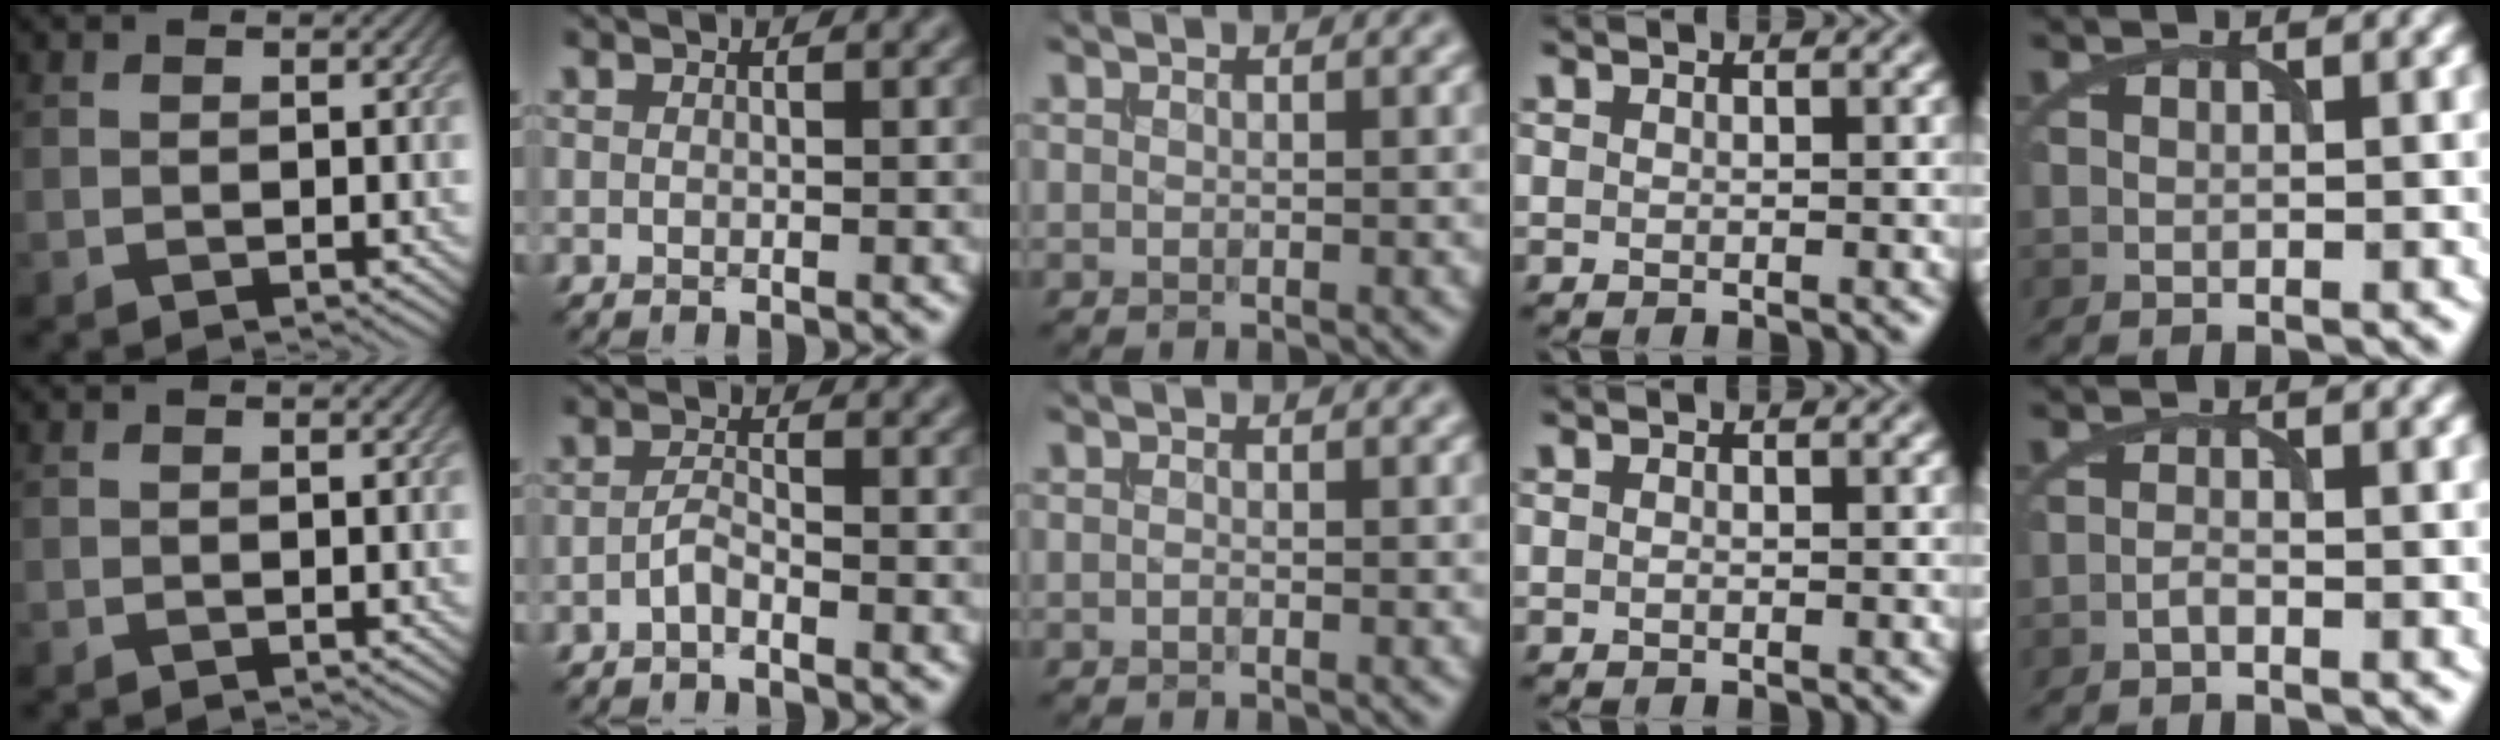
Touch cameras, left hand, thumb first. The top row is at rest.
{"index": {"total": 1.3, "force": [-1.0, 0.2, 0.8], "torque": [-0.023, 0.005, -0.025]}, "little": {"total": 0.7, "force": [-0.5, 0.1, 0.4], "torque": [-0.010, 0.001, -0.012]}}